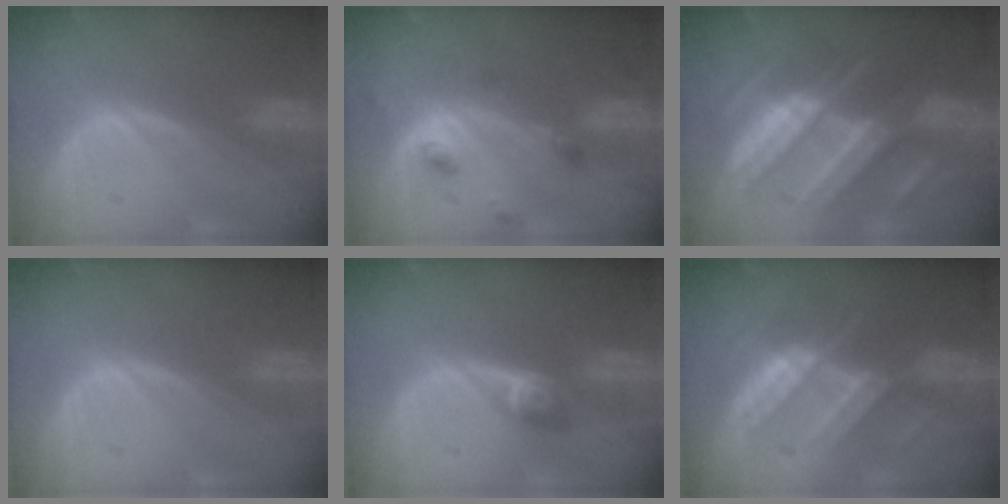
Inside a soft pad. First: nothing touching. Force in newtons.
{"total": 4.0, "press": 4.0, "slide": 0.9}
{"total": 10.7, "press": 10.7, "slide": 1.0}
{"total": 0.5, "press": 0.0, "slide": 0.5}
{"total": 2.8, "press": 2.5, "slide": 1.3}
{"total": 7.2, "press": 7.2, "slide": 0.6}